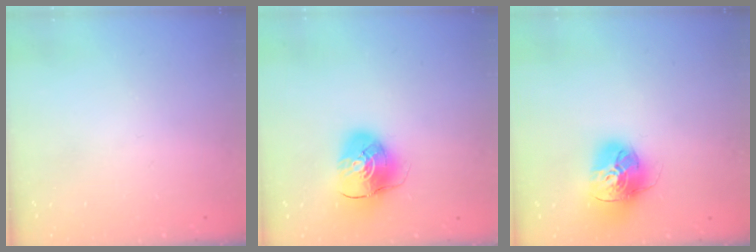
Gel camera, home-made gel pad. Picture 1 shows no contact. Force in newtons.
{"total": 8.9, "press": 8.9, "slide": 1.2}
{"total": 16.6, "press": 16.6, "slide": 1.6}